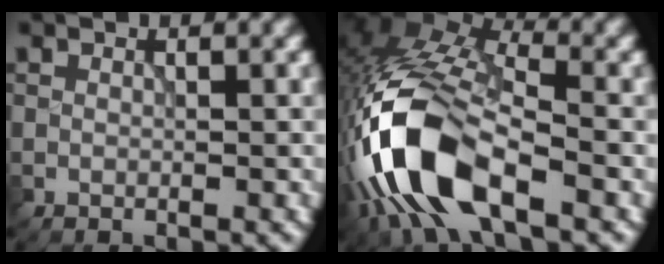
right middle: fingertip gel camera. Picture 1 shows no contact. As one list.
[{"total": 12.6, "force": [-4.6, 5.9, 10.1], "torque": [-0.218, -0.003, -0.090]}]